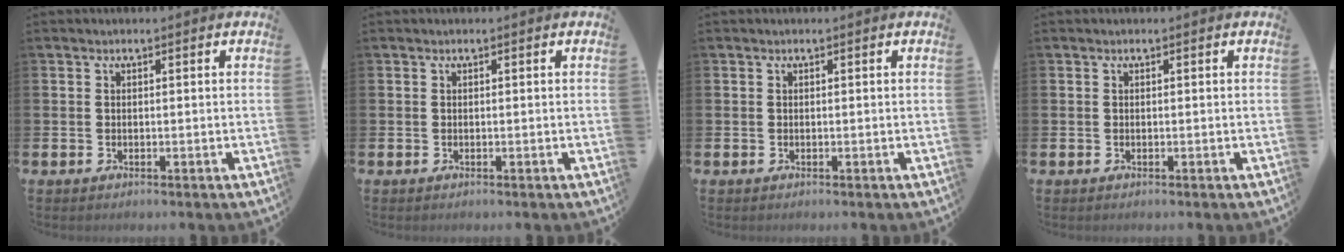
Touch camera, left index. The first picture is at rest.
{"total": 0.0}
{"total": 0.0}
{"total": 0.0}